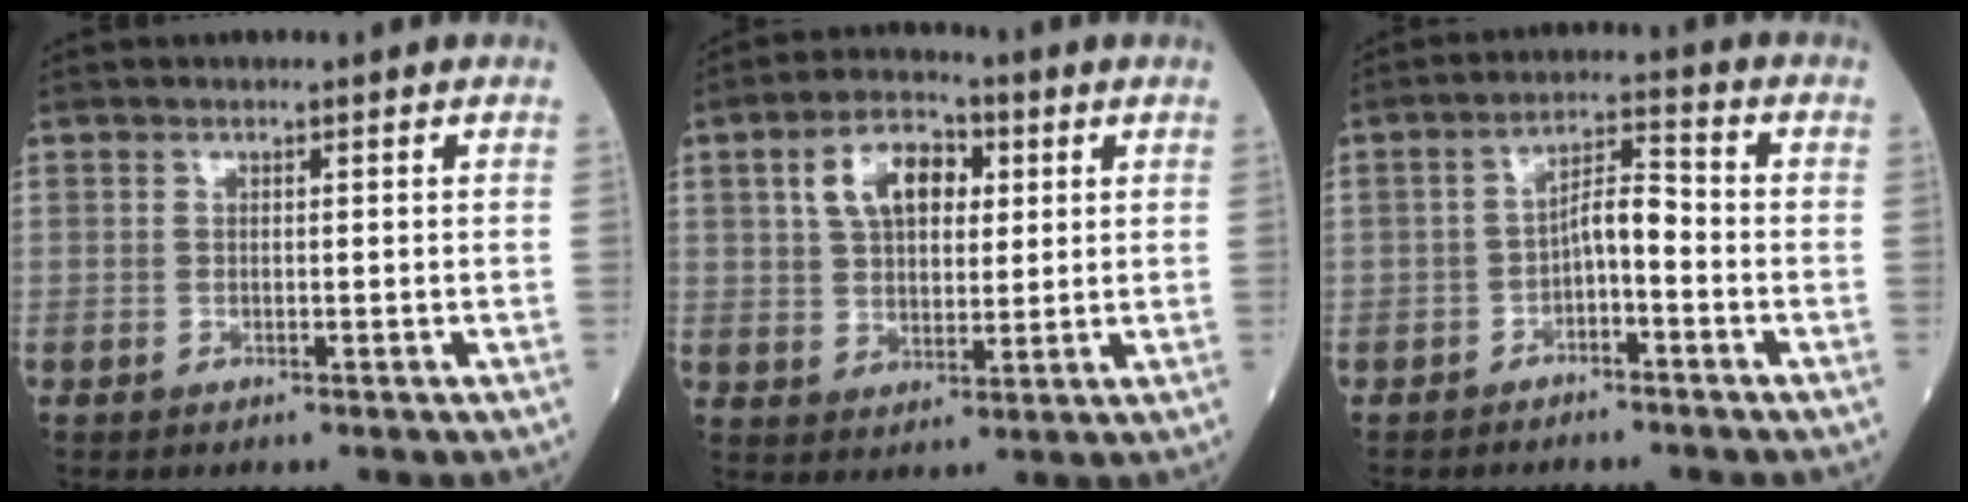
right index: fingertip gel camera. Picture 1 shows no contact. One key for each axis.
{"total": 9.3, "fx": 3.1, "fy": 5.4, "fz": 7.0, "tx": -0.128, "ty": 0.024, "tz": 0.055}
{"total": 4.6, "fx": -1.9, "fy": 1.7, "fz": 3.9, "tx": -0.067, "ty": 0.022, "tz": -0.033}